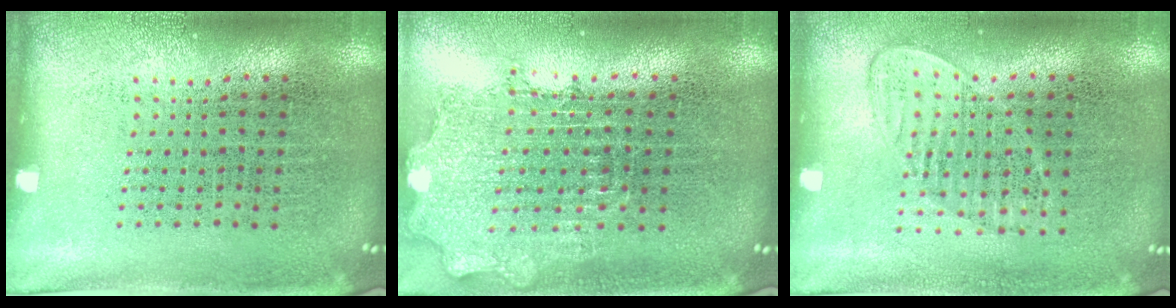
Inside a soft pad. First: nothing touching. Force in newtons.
{"total": 1.9, "press": 1.5, "slide": 1.1}
{"total": 1.2, "press": 1.1, "slide": 0.5}